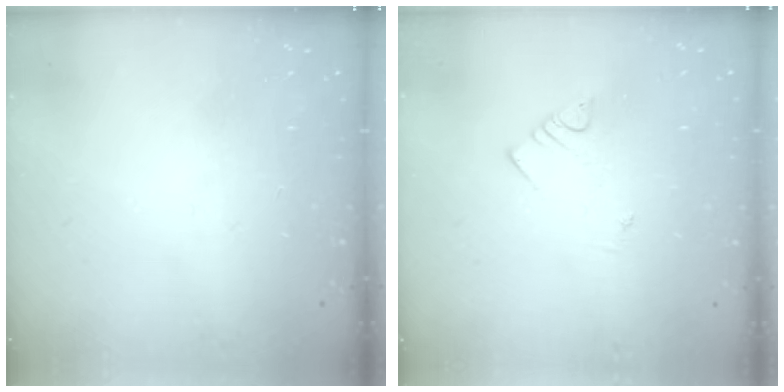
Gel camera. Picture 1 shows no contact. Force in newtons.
{"total": 2.1, "press": 2.1, "slide": 0.4}